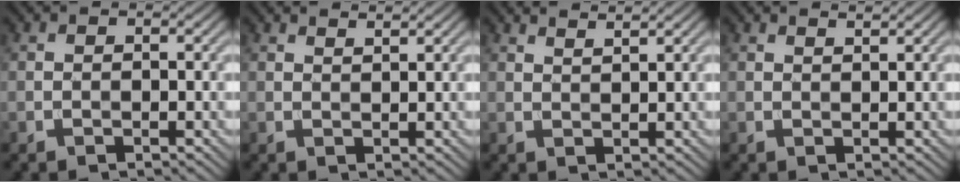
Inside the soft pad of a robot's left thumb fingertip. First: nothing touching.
{"total": 1.7, "force": [1.5, 0.1, 0.7], "torque": [-0.019, 0.000, 0.028]}
{"total": 2.6, "force": [2.2, 0.3, 1.3], "torque": [-0.021, 0.002, 0.038]}
{"total": 1.3, "force": [1.2, 0.0, 0.6], "torque": [-0.018, 0.000, 0.021]}